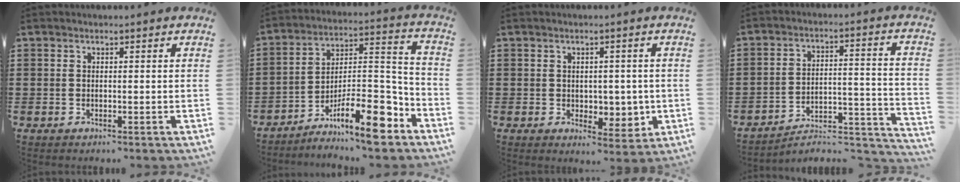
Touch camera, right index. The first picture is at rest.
{"total": 12.4, "force": [-7.5, 3.2, 9.3], "torque": [-0.149, 0.010, -0.137]}
{"total": 3.4, "force": [0.8, 2.8, 1.7], "torque": [-0.027, 0.000, 0.011]}
{"total": 4.6, "force": [-4.4, 0.8, 1.1], "torque": [-0.022, -0.006, -0.094]}